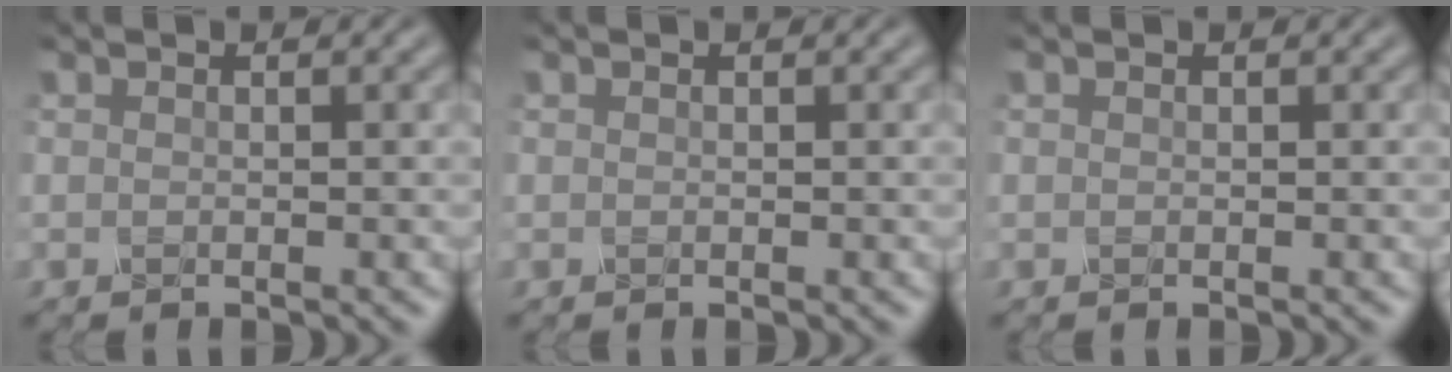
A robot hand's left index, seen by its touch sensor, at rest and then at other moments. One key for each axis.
{"total": 0.0}
{"total": 0.0}